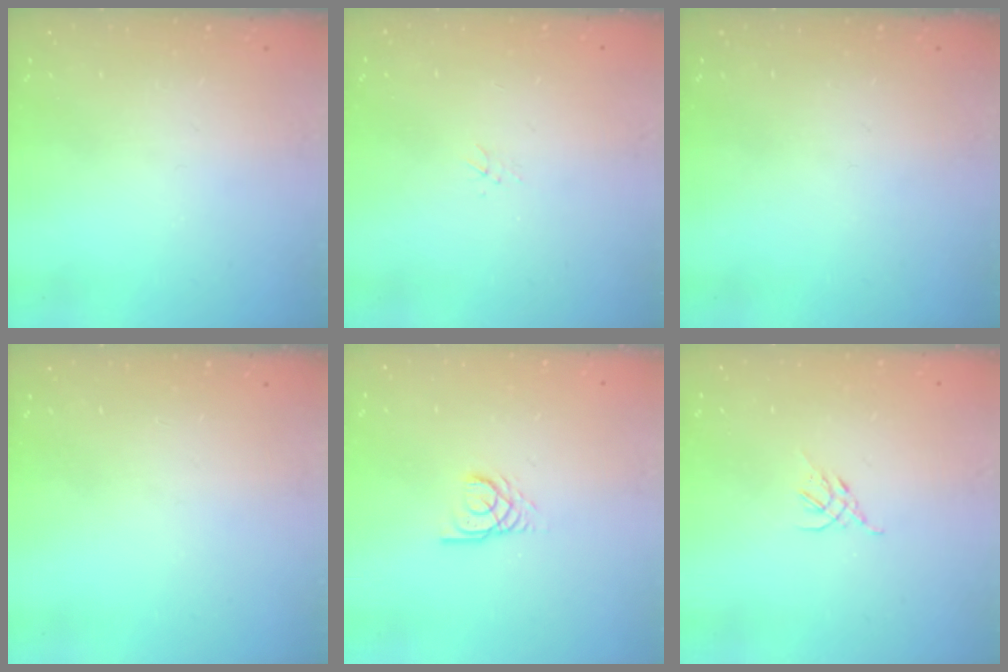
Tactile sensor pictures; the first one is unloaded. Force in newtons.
{"total": 1.5, "press": 1.5, "slide": 0.2}
{"total": 0.0}
{"total": 0.0}
{"total": 2.9, "press": 2.9, "slide": 0.1}
{"total": 2.7, "press": 2.6, "slide": 0.7}